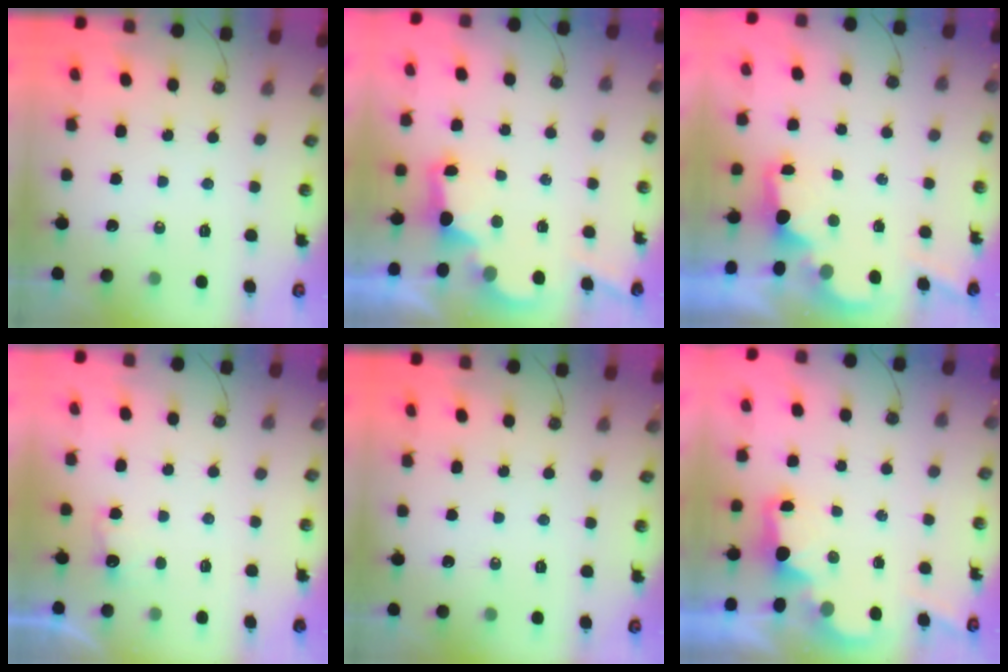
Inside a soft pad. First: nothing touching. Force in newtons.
{"total": 2.8, "press": 2.7, "slide": 0.9}
{"total": 2.1, "press": 1.9, "slide": 0.8}
{"total": 2.4, "press": 2.2, "slide": 0.9}
{"total": 0.0}
{"total": 2.1, "press": 2.0, "slide": 0.8}